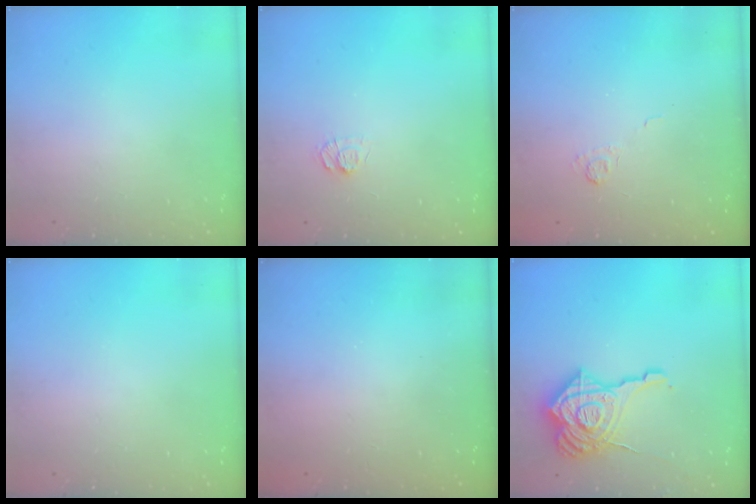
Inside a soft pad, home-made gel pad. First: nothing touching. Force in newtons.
{"total": 6.2, "press": 6.1, "slide": 0.7}
{"total": 2.5, "press": 2.1, "slide": 1.4}
{"total": 0.0}
{"total": 2.4, "press": 2.3, "slide": 0.8}
{"total": 23.2, "press": 23.0, "slide": 2.5}